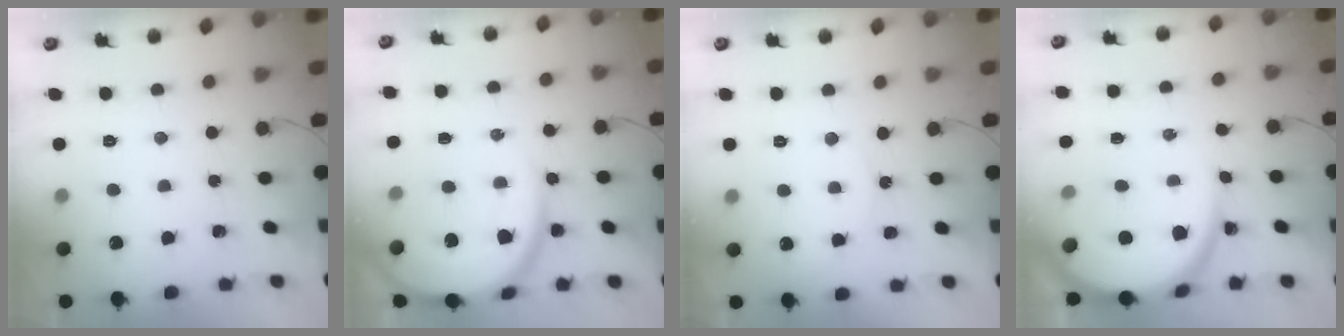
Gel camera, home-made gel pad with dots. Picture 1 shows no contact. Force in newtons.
{"total": 16.6, "press": 16.3, "slide": 2.8}
{"total": 5.4, "press": 5.3, "slide": 0.7}
{"total": 10.7, "press": 10.7, "slide": 1.0}